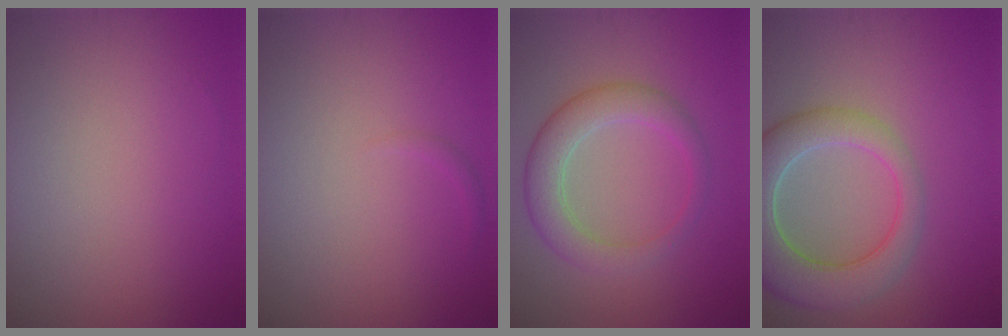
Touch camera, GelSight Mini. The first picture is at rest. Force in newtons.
{"total": 0.5, "press": 0.5, "slide": 0.1}
{"total": 4.3, "press": 4.3, "slide": 0.1}
{"total": 7.4, "press": 7.4, "slide": 0.7}